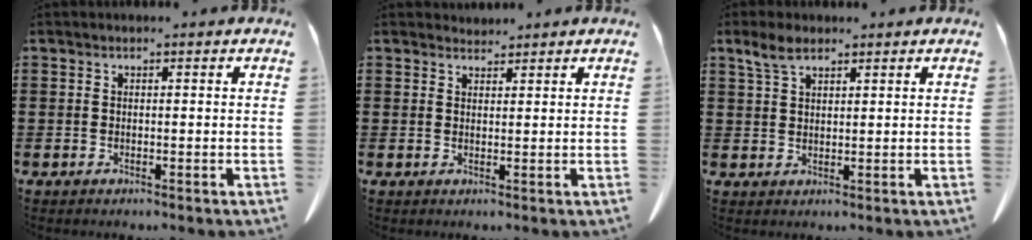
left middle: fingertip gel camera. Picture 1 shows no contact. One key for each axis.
{"total": 1.5, "fx": 1.5, "fy": 0.3, "fz": -0.1, "tx": -0.001, "ty": 0.002, "tz": 0.029}
{"total": 3.7, "fx": 2.4, "fy": 1.6, "fz": 2.4, "tx": -0.053, "ty": 0.005, "tz": 0.044}